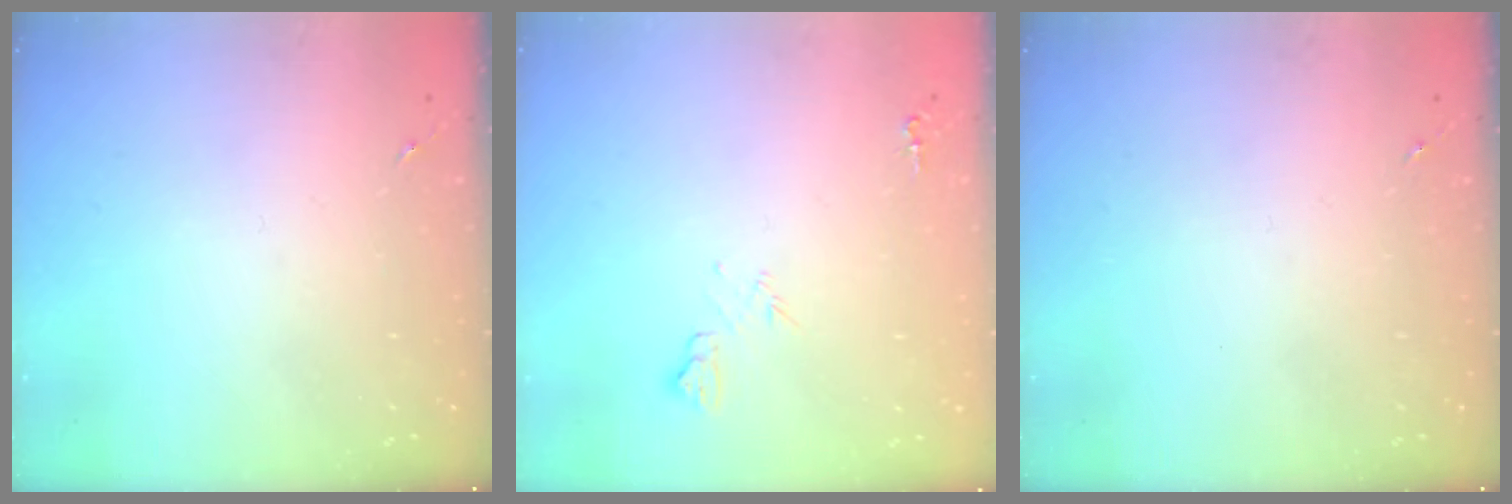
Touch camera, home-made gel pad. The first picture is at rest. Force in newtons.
{"total": 5.8, "press": 5.8, "slide": 0.7}
{"total": 0.0}